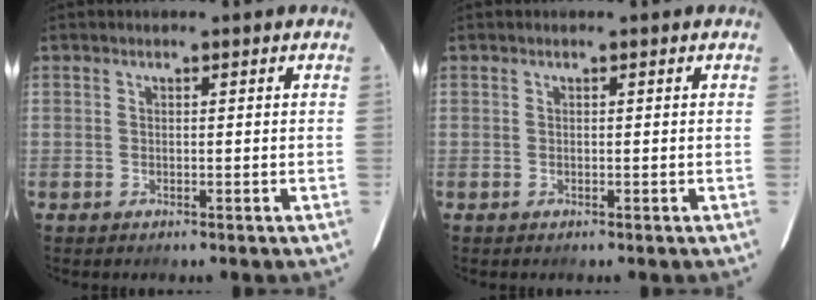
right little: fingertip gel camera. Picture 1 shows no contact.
{"total": 0.0}